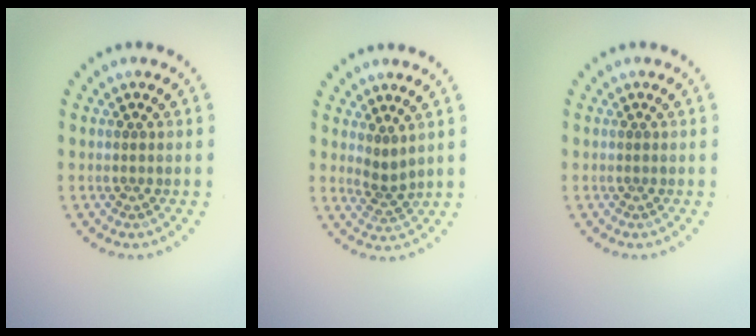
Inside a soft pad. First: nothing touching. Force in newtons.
{"total": 1.9, "press": 1.3, "slide": 1.4}
{"total": 0.0}